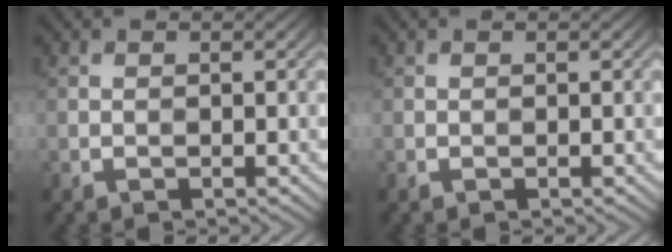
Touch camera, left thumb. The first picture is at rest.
{"total": 0.0}